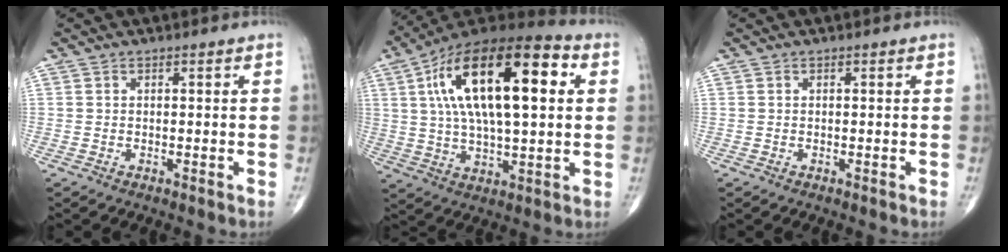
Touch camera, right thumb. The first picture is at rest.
{"total": 25.8, "force": [6.5, 10.4, 22.7], "torque": [-0.391, 0.016, 0.100]}
{"total": 0.0}